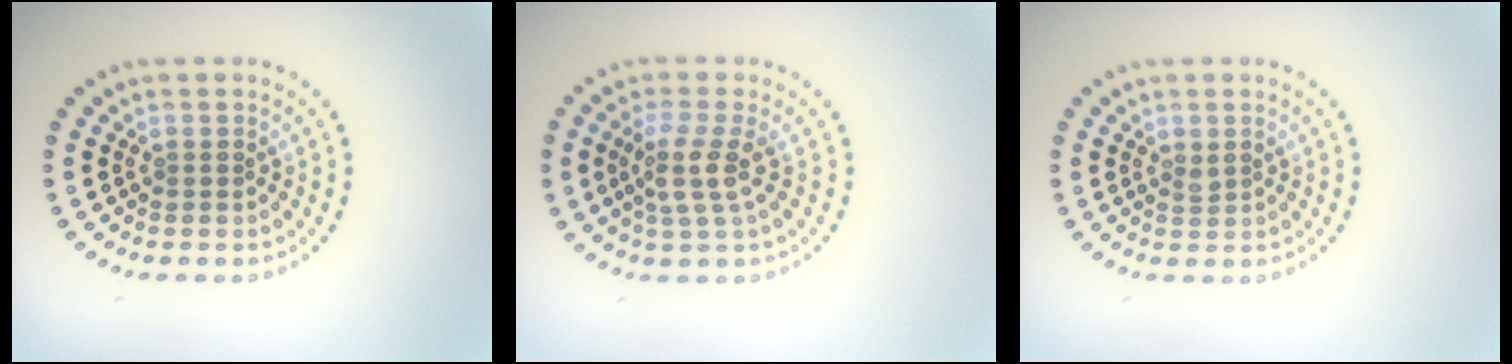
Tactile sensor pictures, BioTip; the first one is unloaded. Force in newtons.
{"total": 2.9, "press": 2.3, "slide": 1.7}
{"total": 0.6, "press": 0.6, "slide": 0.3}